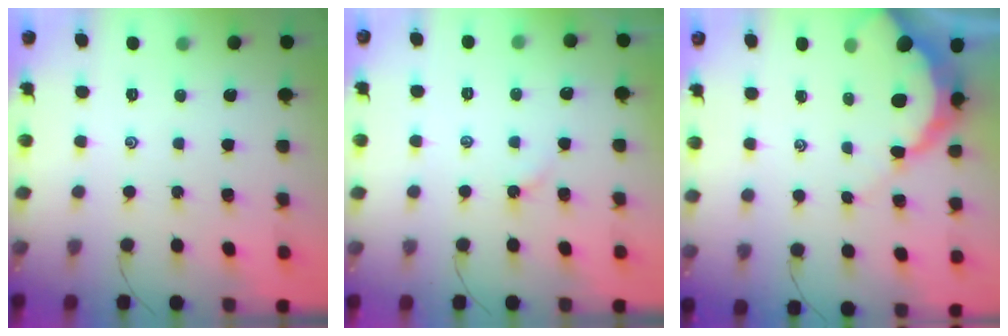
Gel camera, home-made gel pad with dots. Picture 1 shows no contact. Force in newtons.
{"total": 2.1, "press": 2.1, "slide": 0.2}
{"total": 7.5, "press": 7.4, "slide": 0.9}